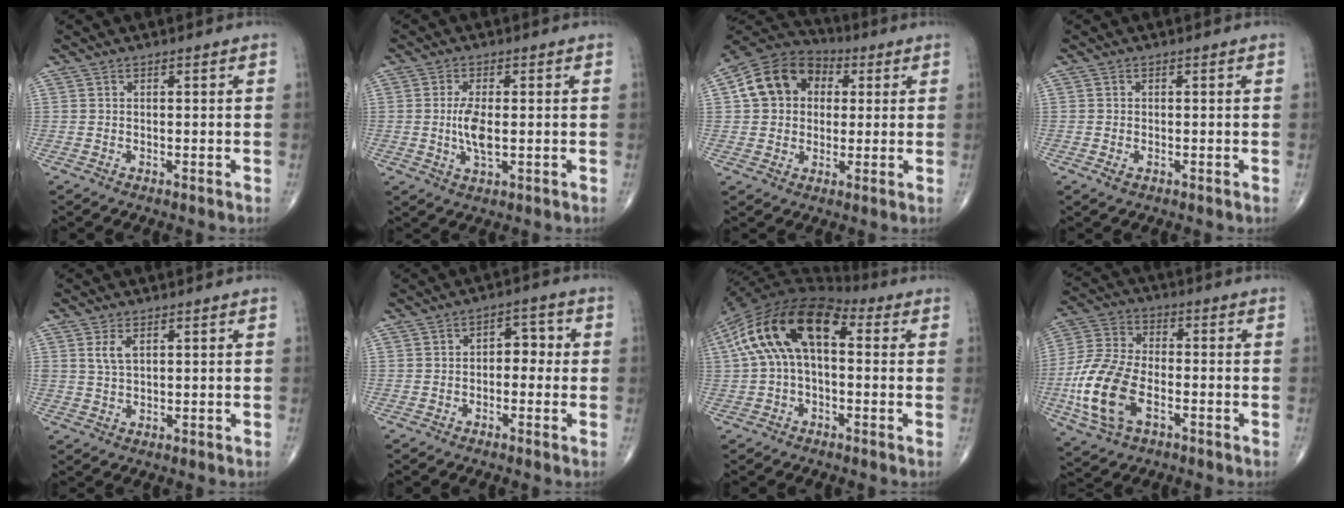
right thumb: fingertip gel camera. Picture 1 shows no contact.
{"total": 5.2, "force": [-0.2, 1.9, 4.8], "torque": [-0.104, -0.008, -0.005]}
{"total": 13.2, "force": [2.6, 10.7, 7.4], "torque": [-0.111, 0.018, 0.032]}
{"total": 1.3, "force": [-0.5, 0.8, 1.0], "torque": [-0.020, 0.000, -0.008]}
{"total": 3.1, "force": [1.3, 1.5, 2.3], "torque": [-0.047, -0.002, 0.031]}
{"total": 4.3, "force": [-0.2, 2.8, 3.3], "torque": [-0.018, 0.019, -0.014]}
{"total": 17.0, "force": [2.8, 9.2, 14.0], "torque": [-0.261, 0.047, 0.037]}
{"total": 15.5, "force": [-4.6, 8.6, 12.0], "torque": [-0.258, 0.014, -0.091]}